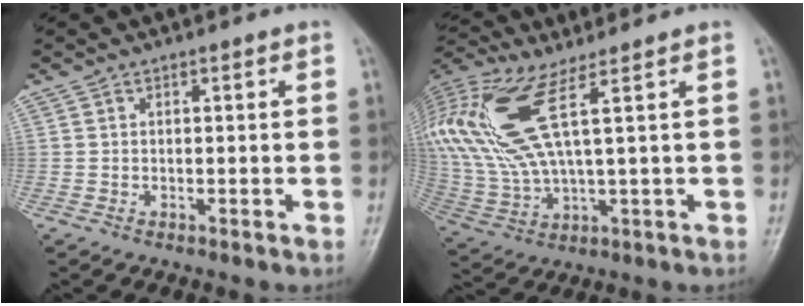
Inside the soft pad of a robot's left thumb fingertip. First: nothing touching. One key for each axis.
{"total": 15.4, "fx": 5.8, "fy": 4.0, "fz": 13.7, "tx": -0.343, "ty": -0.005, "tz": 0.118}